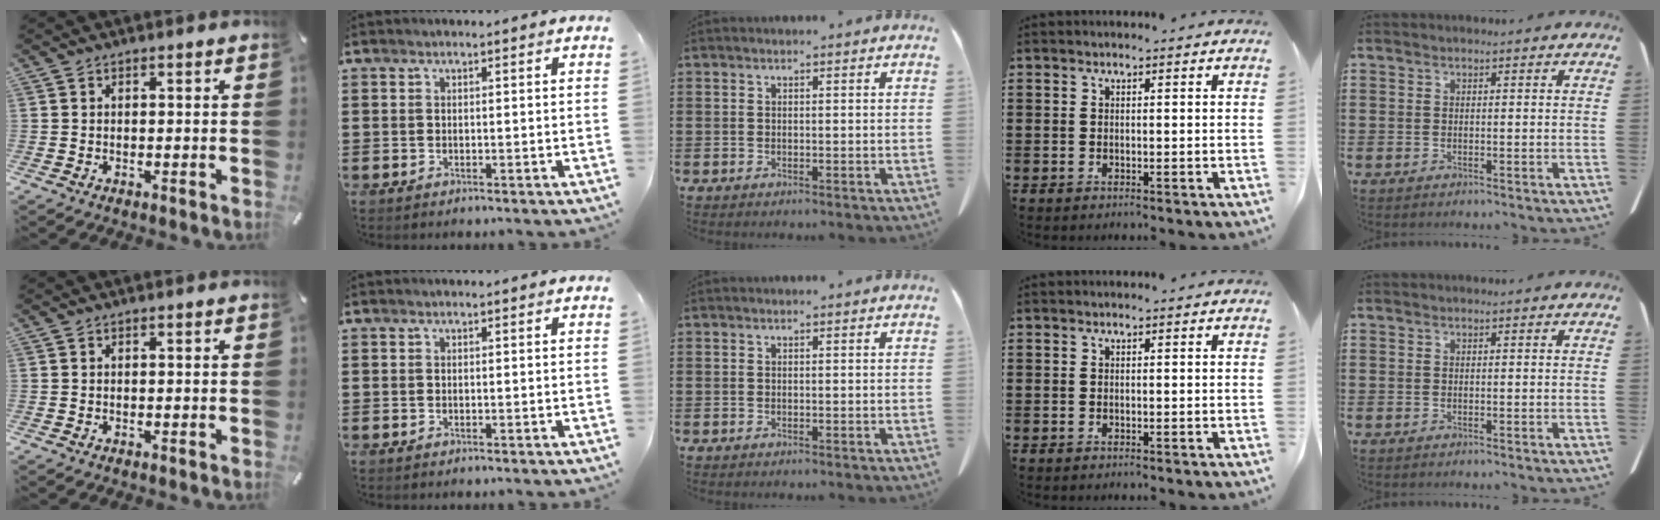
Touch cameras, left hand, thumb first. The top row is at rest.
{}